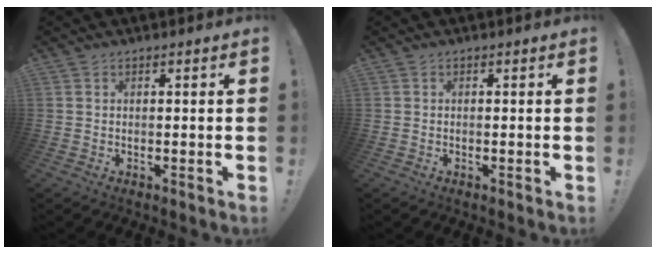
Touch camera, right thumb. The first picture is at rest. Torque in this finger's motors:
{"motor_torque": [-0.10, 0.05, 0.08, -0.19, 0.00]}